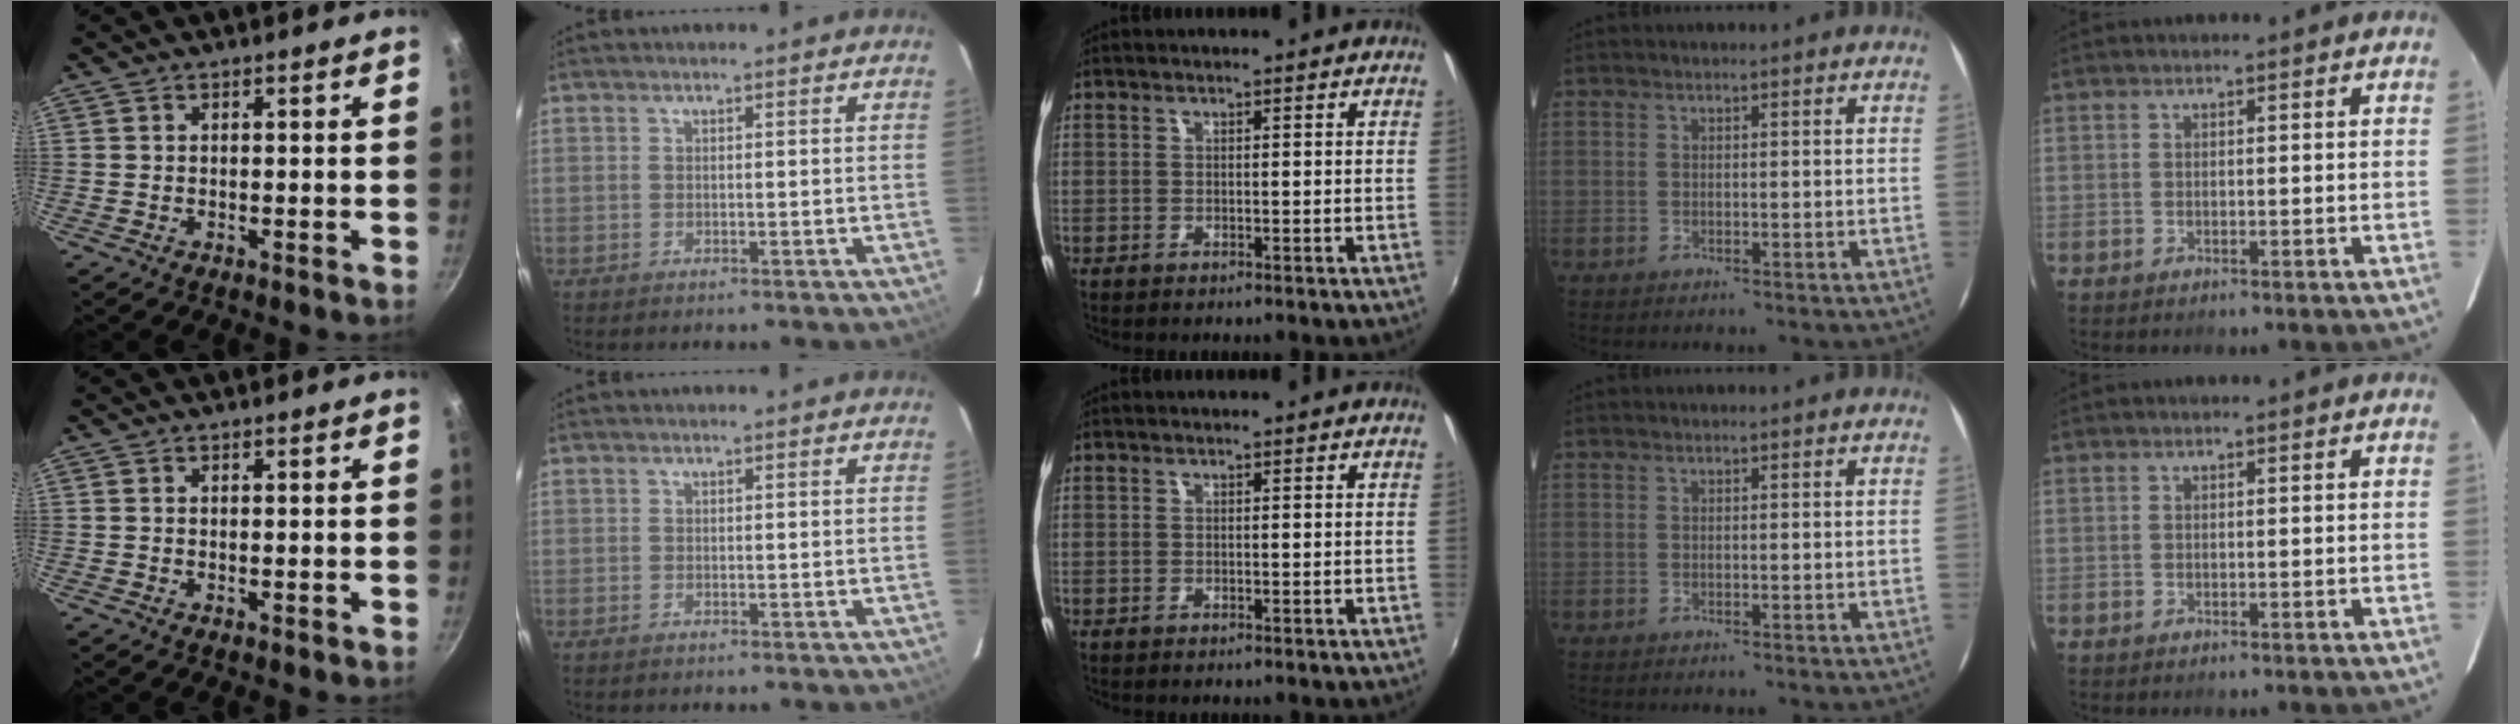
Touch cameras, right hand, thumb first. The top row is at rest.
{}